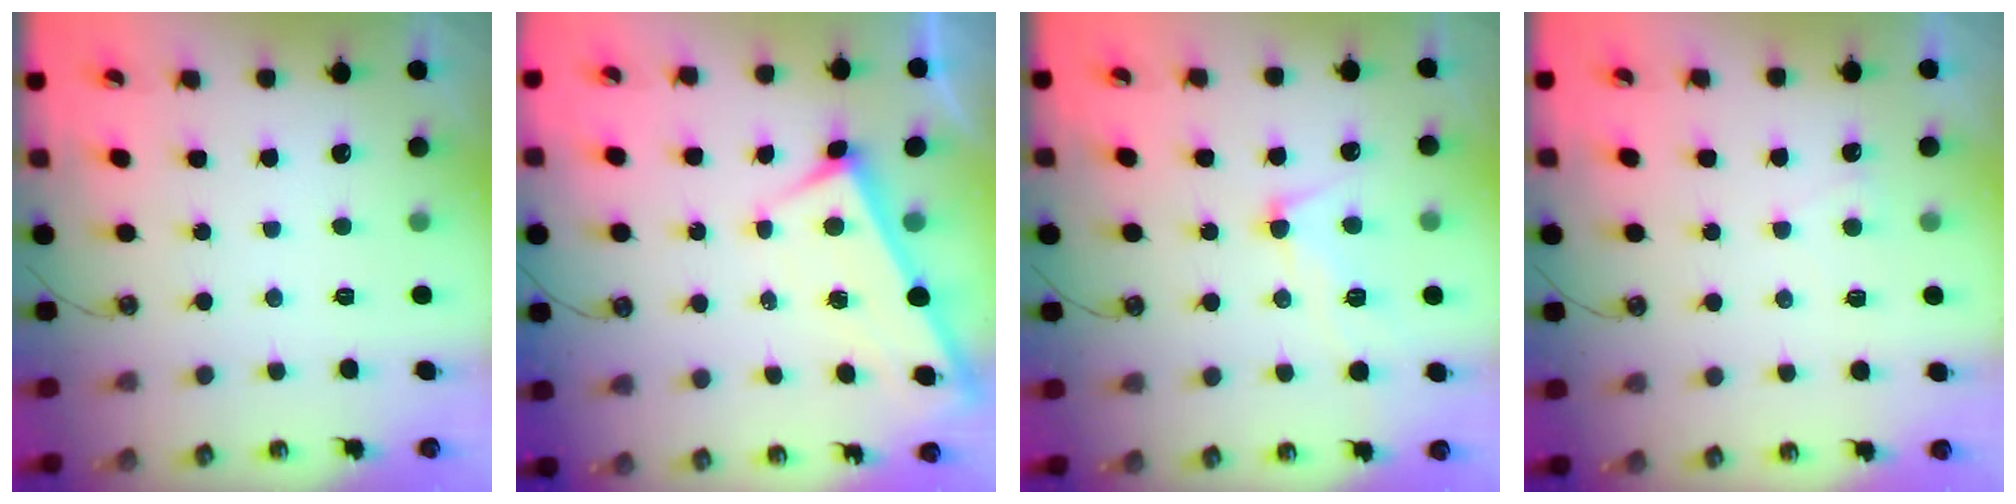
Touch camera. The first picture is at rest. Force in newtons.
{"total": 2.5, "press": 2.5, "slide": 0.3}
{"total": 6.3, "press": 6.2, "slide": 0.6}
{"total": 1.9, "press": 1.9, "slide": 0.4}